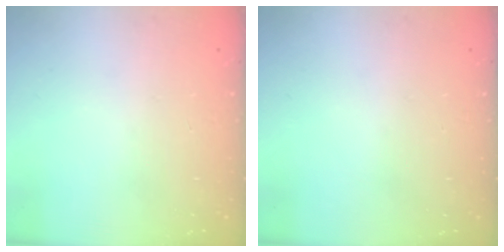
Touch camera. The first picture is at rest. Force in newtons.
{"total": 0.0}